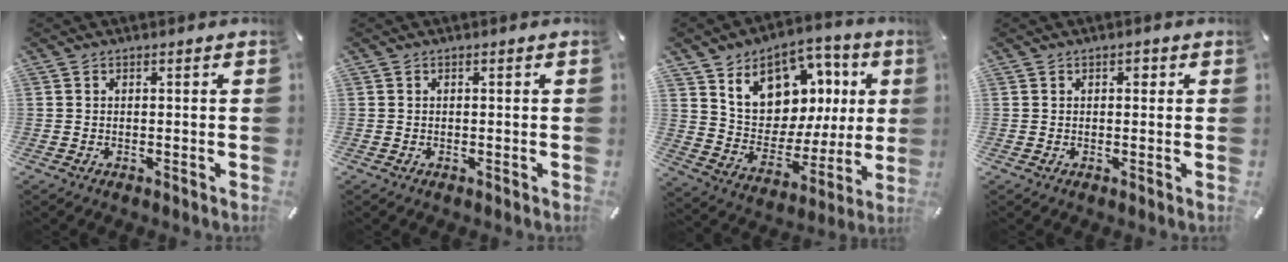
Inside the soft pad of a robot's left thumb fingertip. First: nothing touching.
{"total": 0.0}
{"total": 14.5, "force": [7.5, 10.8, 6.0], "torque": [-0.097, -0.060, 0.138]}
{"total": 1.5, "force": [0.5, 1.0, 1.0], "torque": [-0.014, 0.003, 0.005]}